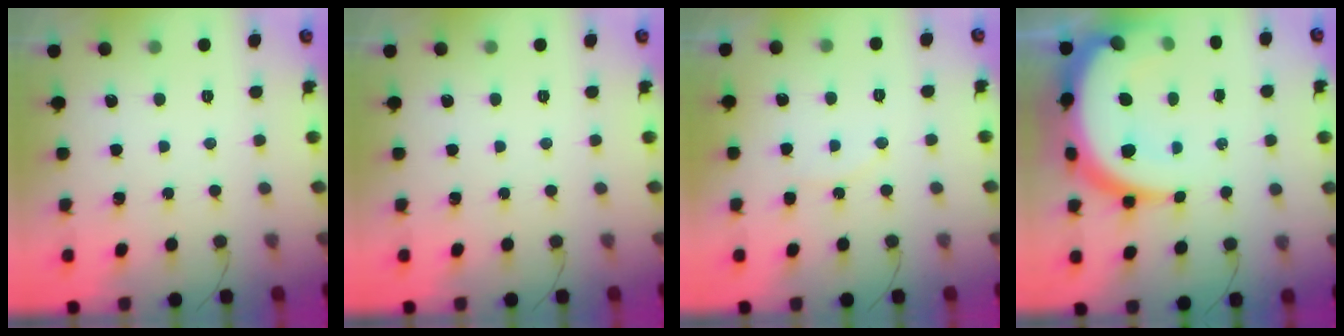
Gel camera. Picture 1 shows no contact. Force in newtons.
{"total": 0.0}
{"total": 5.0, "press": 5.0, "slide": 0.6}
{"total": 19.4, "press": 19.3, "slide": 1.8}